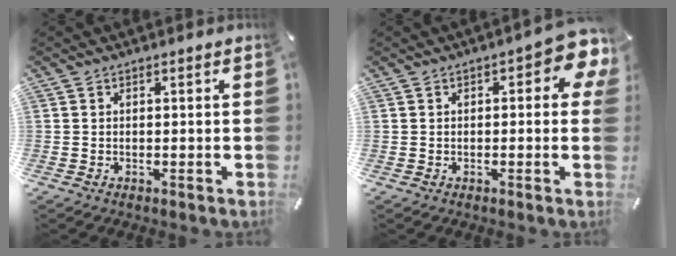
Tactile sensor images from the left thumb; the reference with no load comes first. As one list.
[{"total": 7.0, "force": [1.4, 3.0, 6.2], "torque": [-0.075, -0.009, 0.018]}]